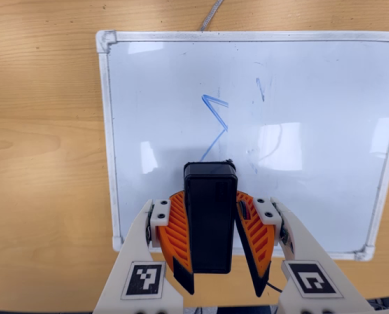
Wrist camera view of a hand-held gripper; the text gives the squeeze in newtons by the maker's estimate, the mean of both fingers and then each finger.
{"total": 9.7, "left": 8.7, "right": 10.7}